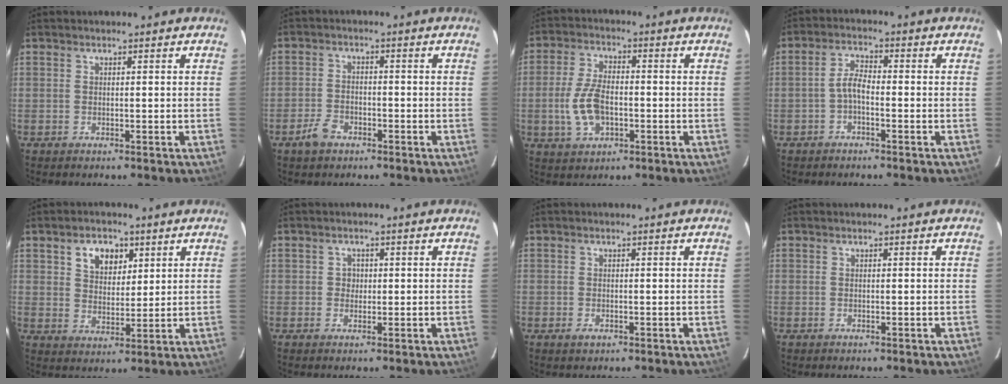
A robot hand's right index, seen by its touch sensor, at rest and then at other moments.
{"total": 4.7, "force": [-3.1, 2.7, 2.2], "torque": [-0.058, 0.001, -0.054]}
{"total": 8.8, "force": [-2.0, 4.9, 7.1], "torque": [-0.153, 0.001, -0.032]}
{"total": 3.0, "force": [-1.5, 1.1, 2.4], "torque": [-0.054, 0.012, -0.032]}
{"total": 6.8, "force": [3.3, 4.7, 3.7], "torque": [-0.058, 0.011, 0.060]}
{"total": 1.7, "force": [-0.1, 1.7, 0.2], "torque": [0.000, 0.004, -0.002]}
{"total": 1.2, "force": [-0.6, 0.9, 0.6], "torque": [-0.011, -0.003, -0.011]}
{"total": 0.0}